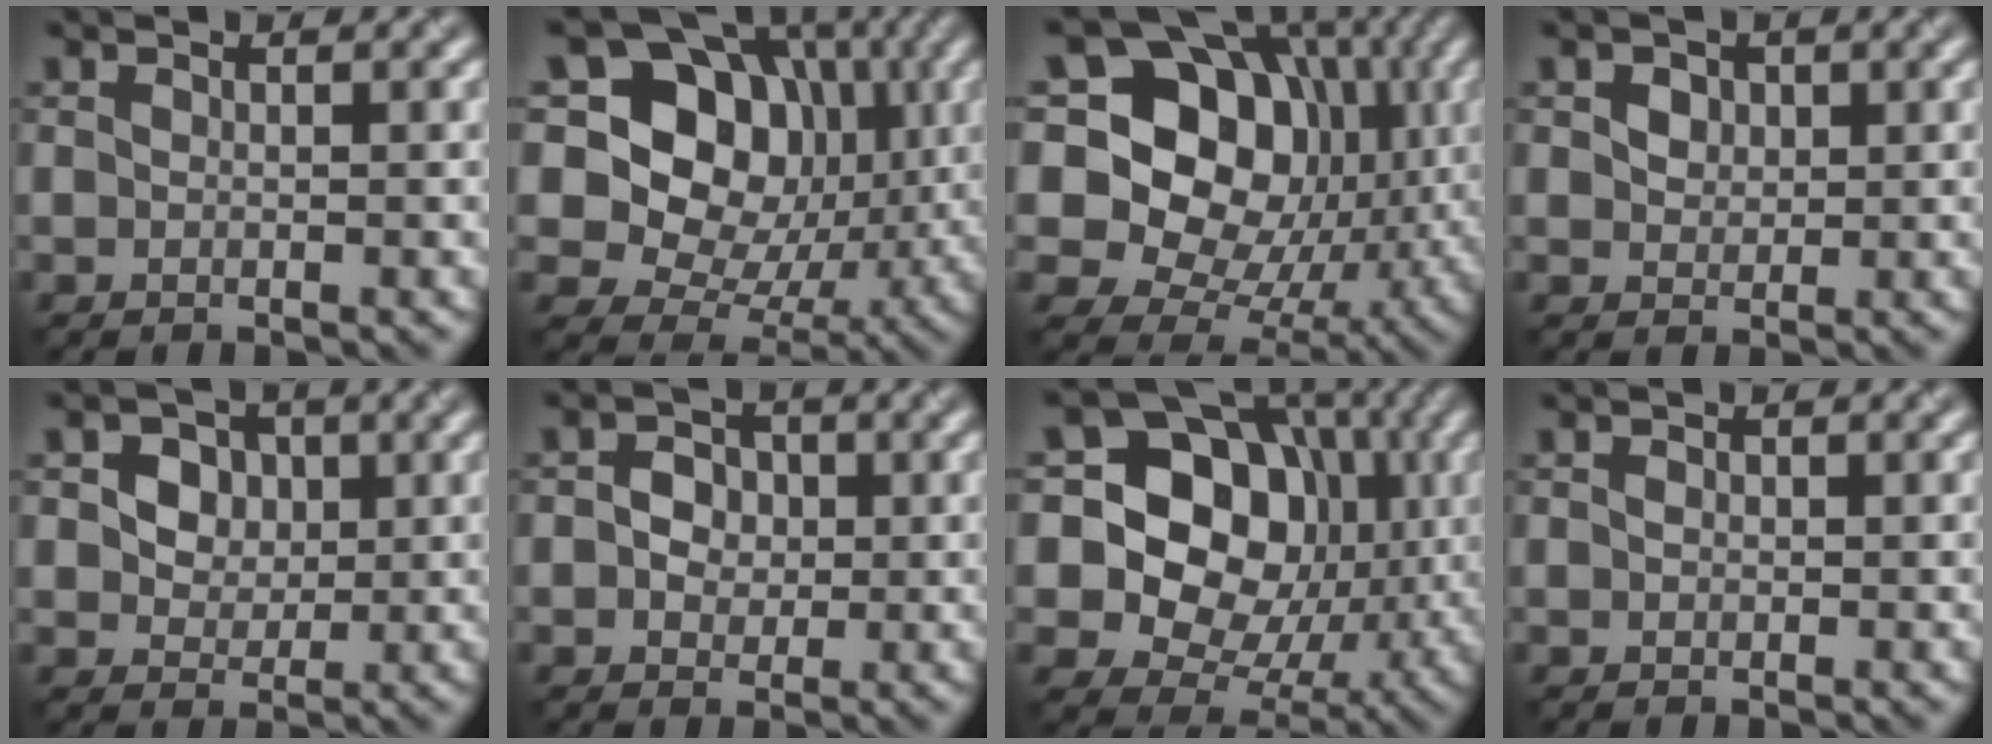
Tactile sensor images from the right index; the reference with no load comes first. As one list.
[{"total": 16.2, "force": [4.9, 12.8, 8.6], "torque": [-0.179, 0.065, 0.080]}, {"total": 19.6, "force": [5.8, 15.5, 10.5], "torque": [-0.221, 0.062, 0.087]}, {"total": 2.3, "force": [1.0, 1.7, 1.1], "torque": [-0.020, 0.011, 0.010]}, {"total": 5.6, "force": [2.2, 4.3, 2.8], "torque": [-0.049, 0.015, 0.025]}, {"total": 2.4, "force": [-0.1, 2.1, 1.1], "torque": [-0.011, 0.003, -0.010]}, {"total": 17.7, "force": [4.0, 14.7, 9.1], "torque": [-0.197, 0.050, 0.065]}, {"total": 0.5, "force": [0.1, 0.4, 0.3], "torque": [-0.003, -0.002, -0.001]}]